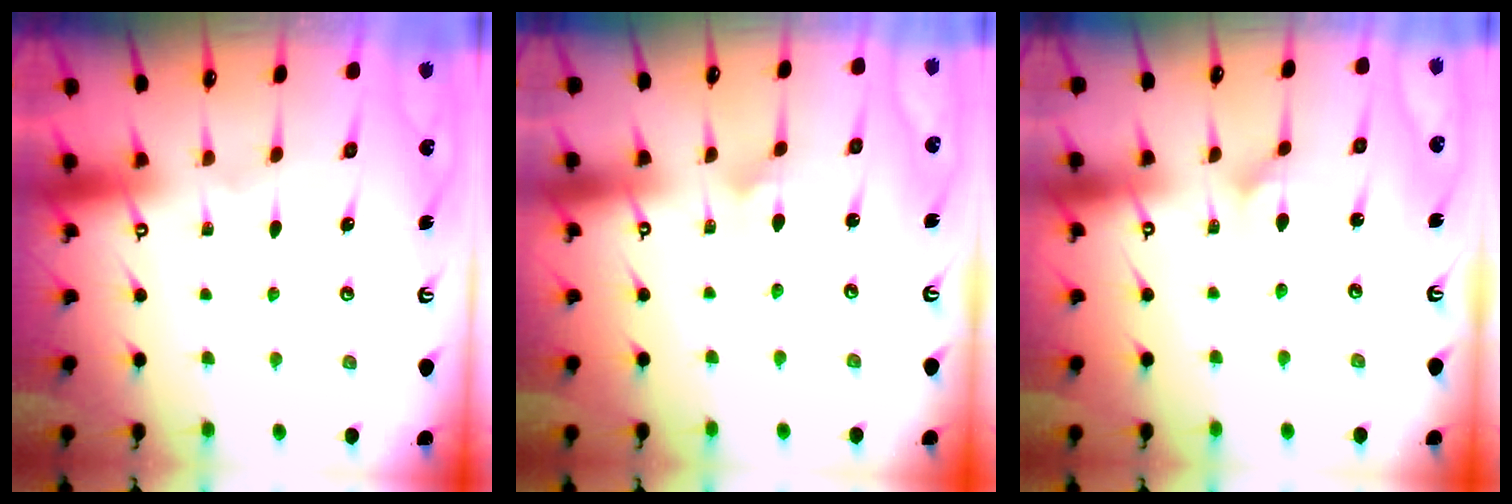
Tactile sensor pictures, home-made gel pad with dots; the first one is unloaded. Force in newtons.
{"total": 2.2, "press": 2.2, "slide": 0.2}
{"total": 1.8, "press": 1.8, "slide": 0.0}